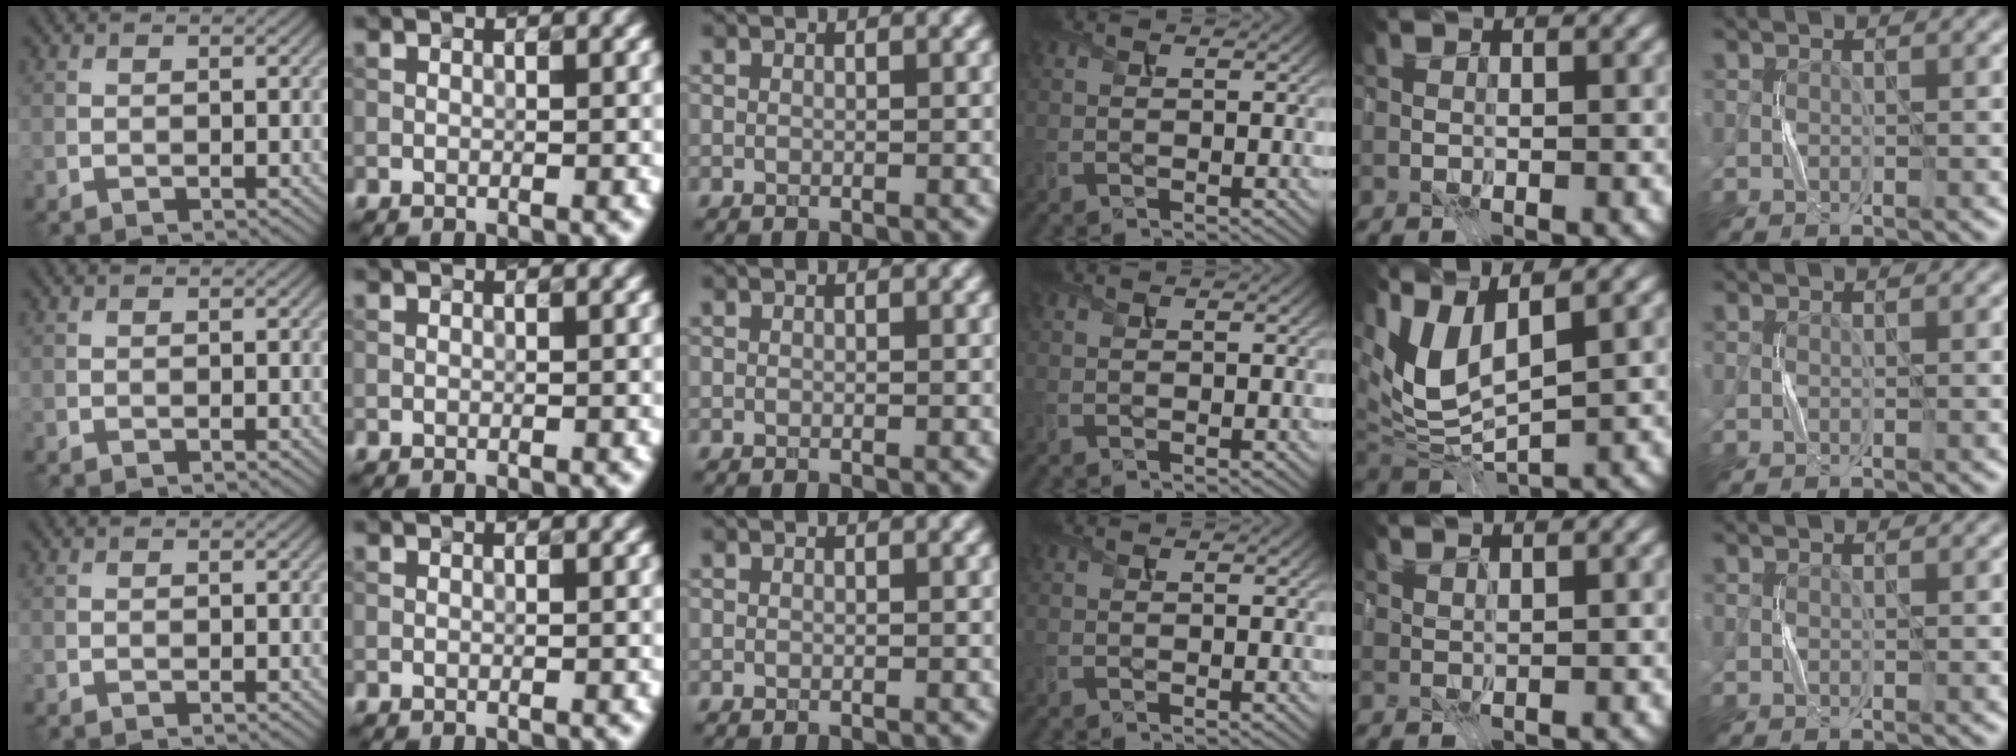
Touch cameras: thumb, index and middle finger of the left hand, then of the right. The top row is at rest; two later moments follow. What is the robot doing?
{"motion": "press", "object": "sticky note"}